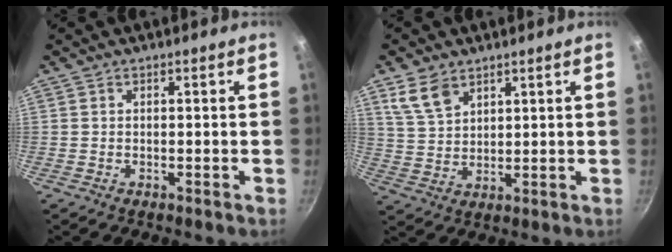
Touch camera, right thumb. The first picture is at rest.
{"total": 6.8, "force": [4.2, 4.0, 3.5], "torque": [-0.053, -0.016, 0.090]}